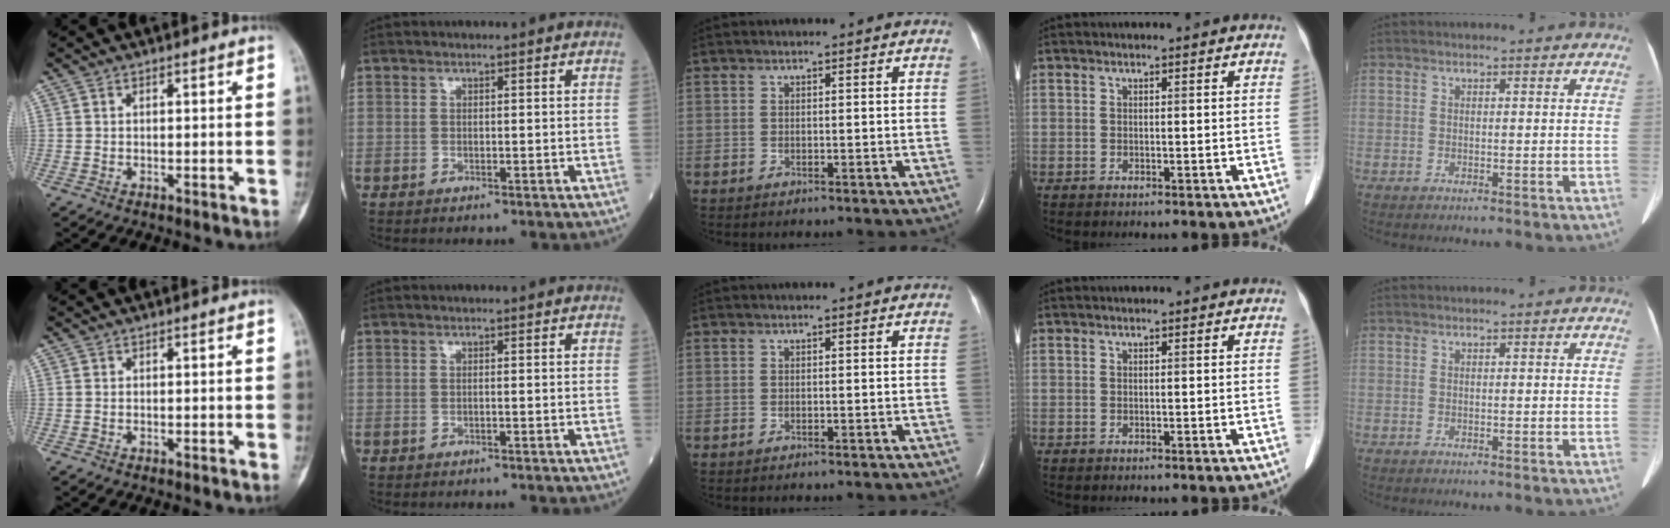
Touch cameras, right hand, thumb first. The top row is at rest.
{}